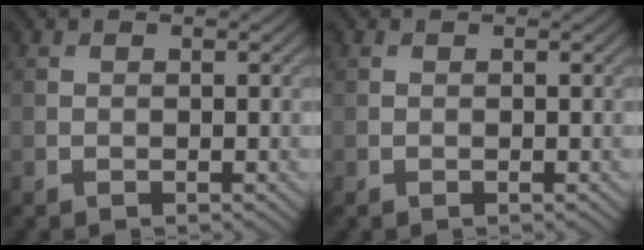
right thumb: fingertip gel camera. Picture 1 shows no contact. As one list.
[{"total": 0.0}]